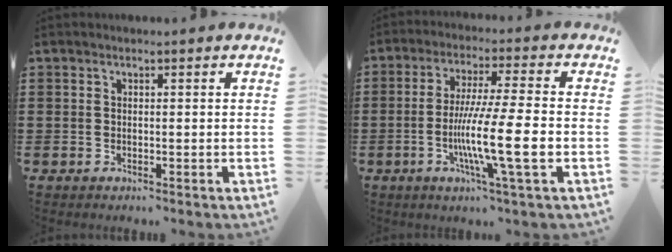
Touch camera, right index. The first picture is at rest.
{"total": 12.1, "force": [-3.0, 0.3, 11.7], "torque": [-0.222, -0.018, -0.059]}